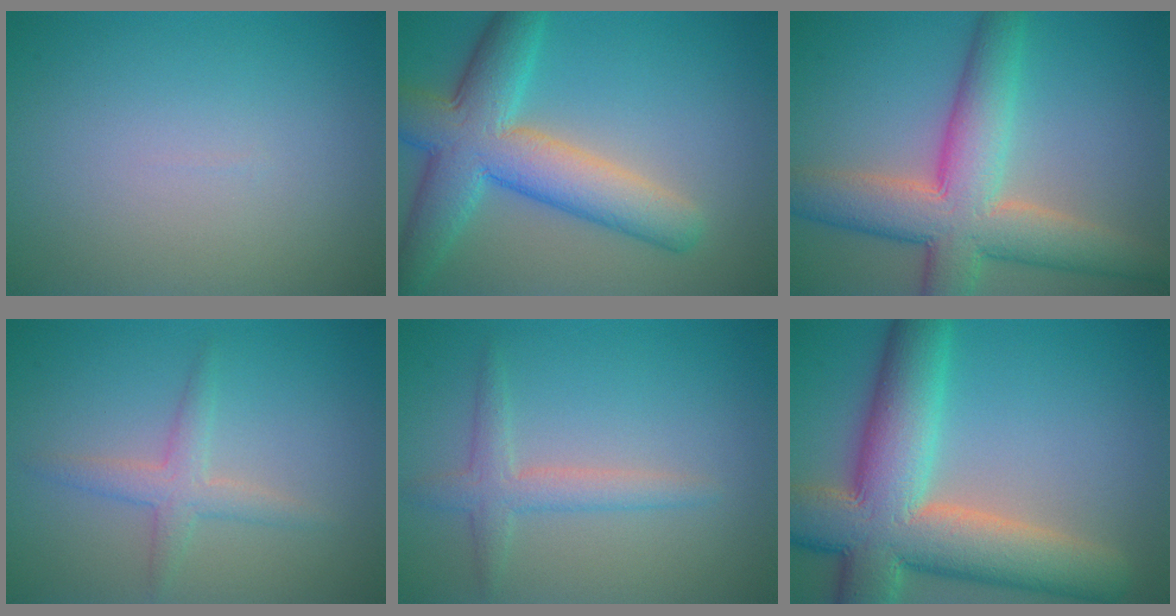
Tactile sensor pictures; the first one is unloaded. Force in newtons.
{"total": 8.5, "press": 8.5, "slide": 0.3}
{"total": 9.0, "press": 8.9, "slide": 0.7}
{"total": 2.4, "press": 2.4, "slide": 0.0}
{"total": 2.4, "press": 2.4, "slide": 0.1}
{"total": 12.5, "press": 12.5, "slide": 1.1}